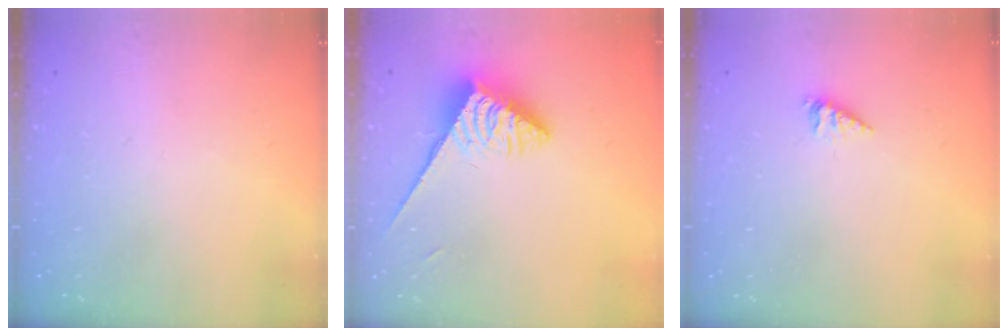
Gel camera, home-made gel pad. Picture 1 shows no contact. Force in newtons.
{"total": 4.0, "press": 4.0, "slide": 0.2}
{"total": 2.3, "press": 2.2, "slide": 0.3}